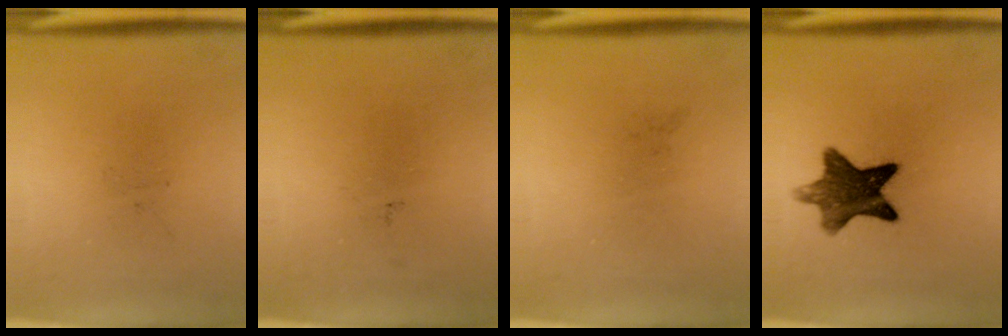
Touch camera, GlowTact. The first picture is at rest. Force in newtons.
{"total": 0.0}
{"total": 0.0}
{"total": 10.3}